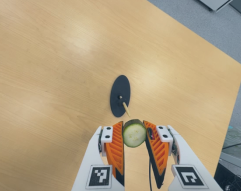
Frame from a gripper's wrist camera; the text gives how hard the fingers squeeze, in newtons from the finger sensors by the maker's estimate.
{"total": 7.8, "left": 7.6, "right": 8.0}